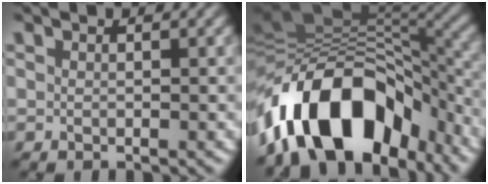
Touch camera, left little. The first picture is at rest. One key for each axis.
{"total": 14.7, "fx": -7.7, "fy": 8.4, "fz": 9.2, "tx": -0.145, "ty": 0.024, "tz": -0.135}